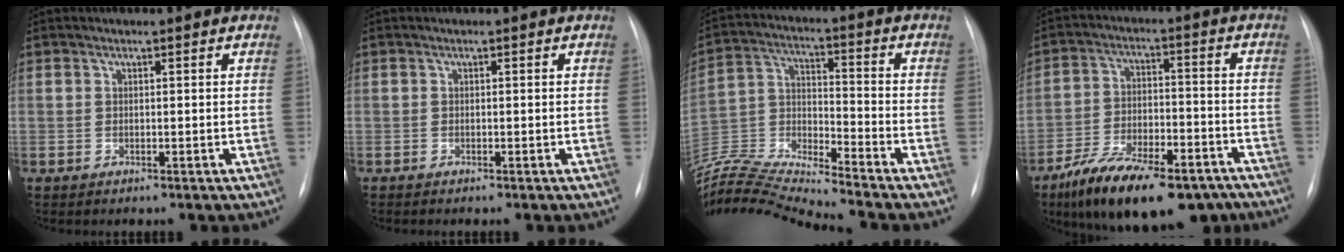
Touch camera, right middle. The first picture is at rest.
{"total": 0.7, "force": [-0.6, 0.0, 0.3], "torque": [-0.006, -0.001, -0.009]}
{"total": 17.0, "force": [-16.2, -1.7, 4.8], "torque": [-0.098, 0.013, -0.302]}
{"total": 19.0, "force": [-13.9, 7.0, 10.9], "torque": [-0.162, 0.010, -0.223]}